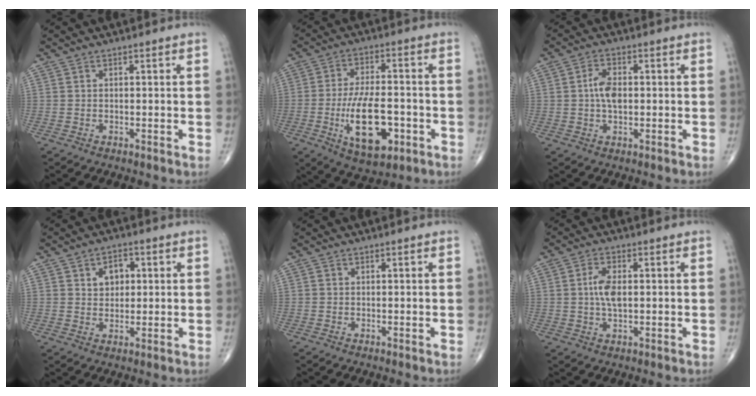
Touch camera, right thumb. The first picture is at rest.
{"total": 14.2, "force": [-4.1, 6.5, 12.0], "torque": [-0.194, 0.011, -0.059]}
{"total": 4.9, "force": [0.2, 2.7, 4.1], "torque": [-0.078, 0.006, 0.001]}
{"total": 4.6, "force": [1.4, 3.4, 2.9], "torque": [-0.023, -0.002, 0.020]}
{"total": 0.0}
{"total": 4.9, "force": [0.4, 2.3, 4.3], "torque": [-0.090, 0.003, 0.007]}